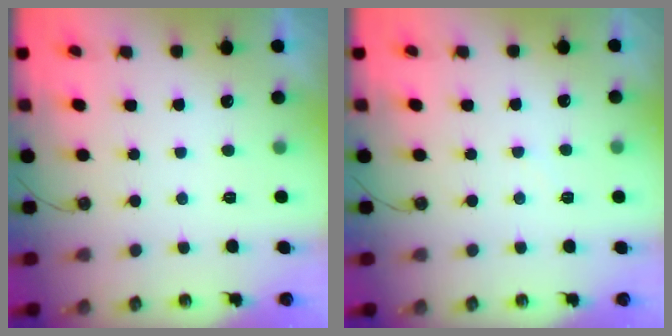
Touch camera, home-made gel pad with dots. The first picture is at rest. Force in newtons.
{"total": 2.9, "press": 2.9, "slide": 0.5}